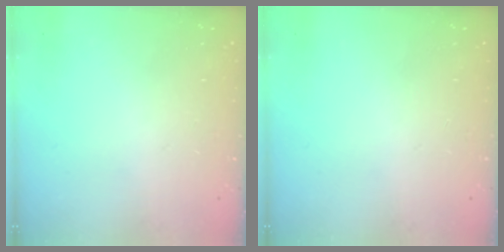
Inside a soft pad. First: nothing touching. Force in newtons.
{"total": 0.0}